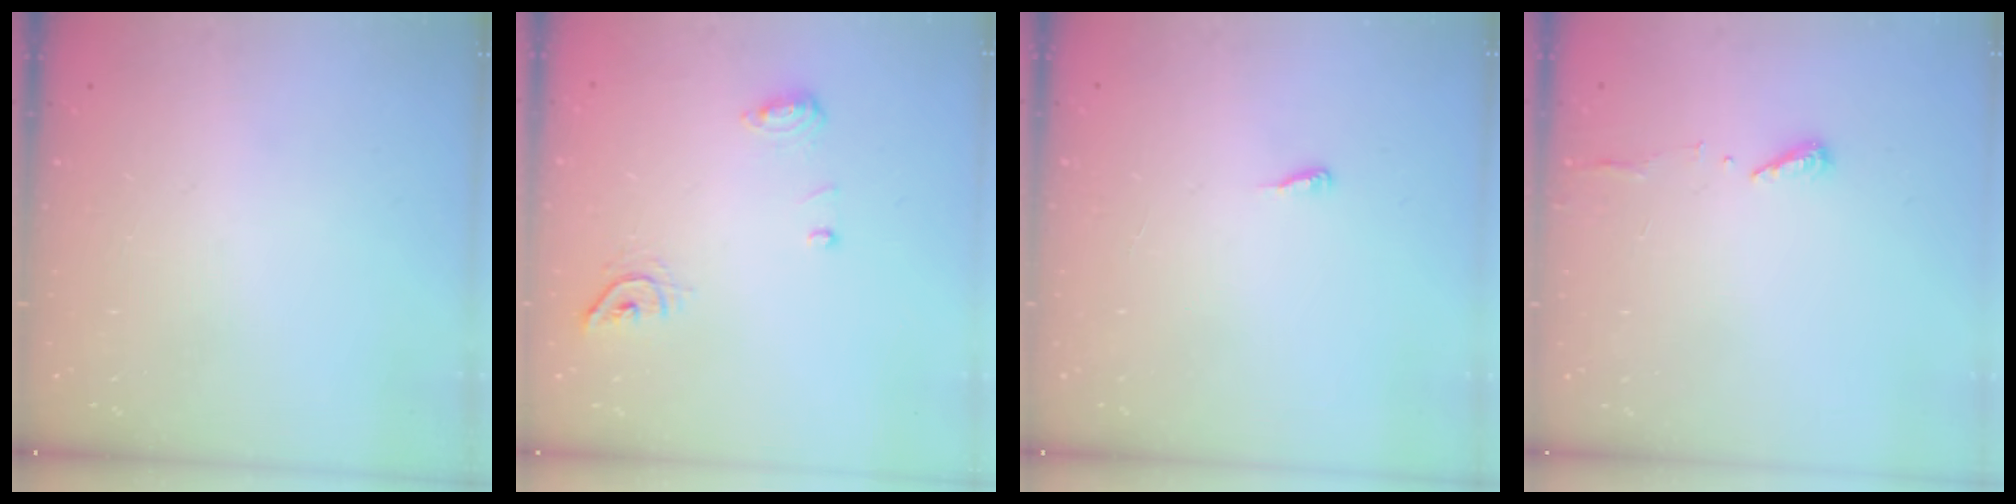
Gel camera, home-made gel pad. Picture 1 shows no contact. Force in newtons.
{"total": 7.9, "press": 7.8, "slide": 1.3}
{"total": 4.1, "press": 4.0, "slide": 0.5}
{"total": 6.3, "press": 6.3, "slide": 0.5}